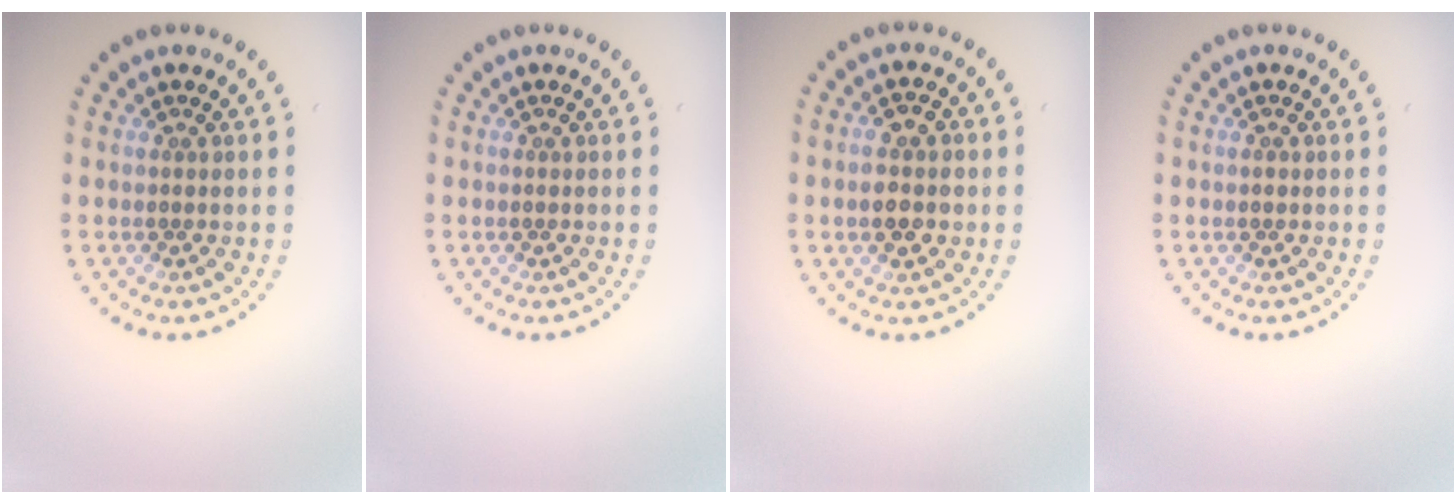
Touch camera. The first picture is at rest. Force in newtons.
{"total": 0.0}
{"total": 2.7, "press": 2.7, "slide": 0.1}
{"total": 0.5, "press": 0.5, "slide": 0.1}